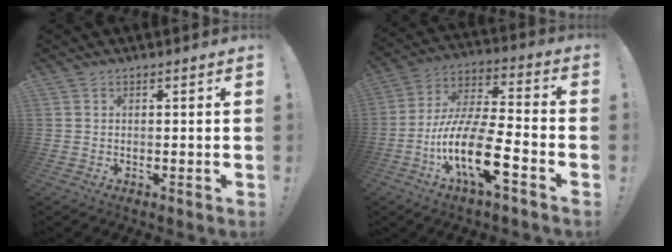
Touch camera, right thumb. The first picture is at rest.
{"total": 20.8, "force": [-8.2, 6.4, 18.0], "torque": [-0.350, 0.032, -0.137]}